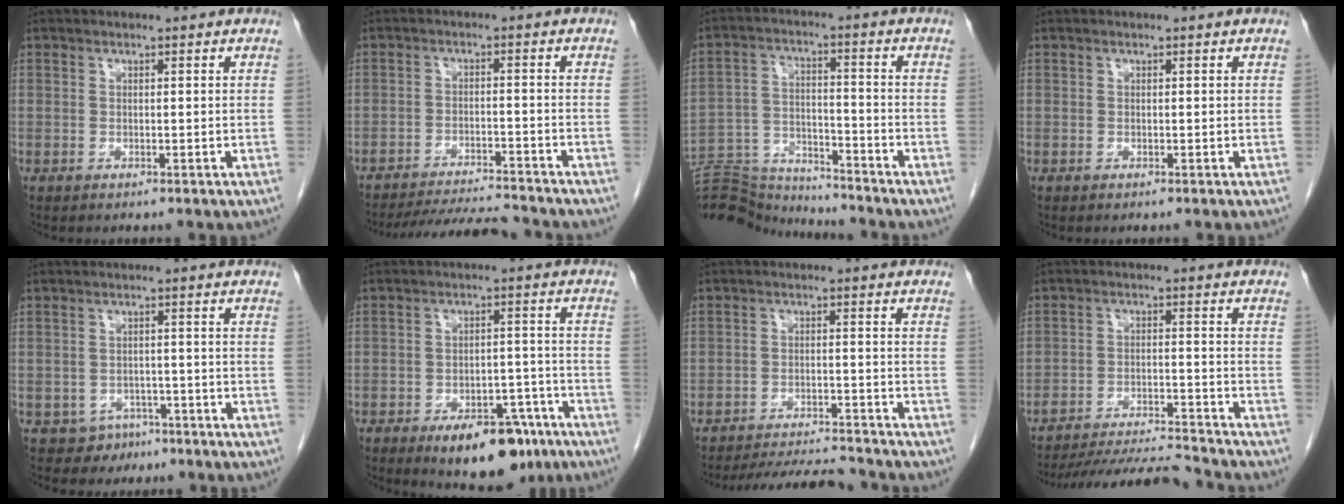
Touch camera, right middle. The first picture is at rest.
{"total": 10.2, "force": [-9.9, 0.0, 2.5], "torque": [-0.038, -0.011, -0.154]}
{"total": 16.8, "force": [-16.2, 2.3, 3.6], "torque": [-0.084, 0.008, -0.262]}
{"total": 0.0}
{"total": 3.9, "force": [-2.5, 3.0, 0.0], "torque": [0.003, 0.012, -0.031]}
{"total": 11.8, "force": [-7.8, 5.2, 7.2], "torque": [-0.079, 0.010, -0.110]}
{"total": 9.6, "force": [-9.4, 0.3, 2.0], "torque": [-0.030, -0.008, -0.145]}
{"total": 12.6, "force": [-12.2, -0.4, 2.8], "torque": [-0.042, -0.009, -0.193]}